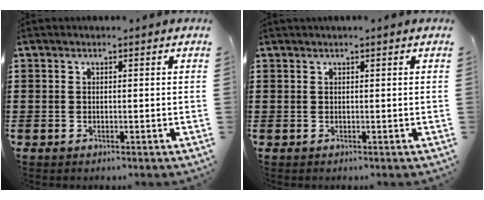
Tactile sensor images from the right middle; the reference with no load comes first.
{"total": 0.0}